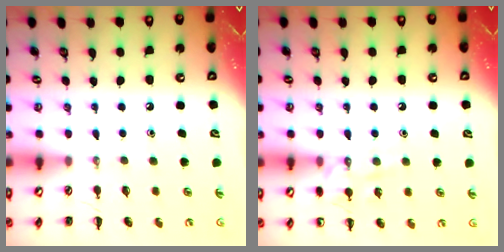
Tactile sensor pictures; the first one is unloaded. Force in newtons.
{"total": 9.2, "press": 9.1, "slide": 1.2}